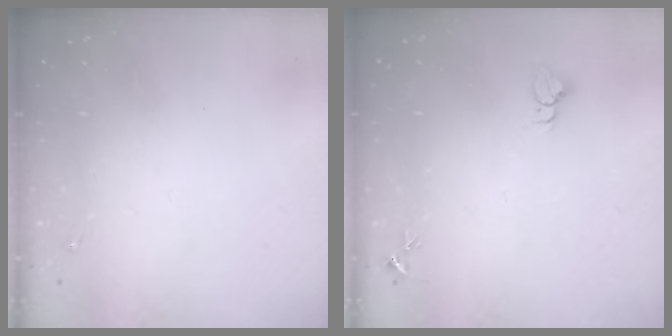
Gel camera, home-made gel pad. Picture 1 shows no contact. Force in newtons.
{"total": 2.7, "press": 2.7, "slide": 0.1}